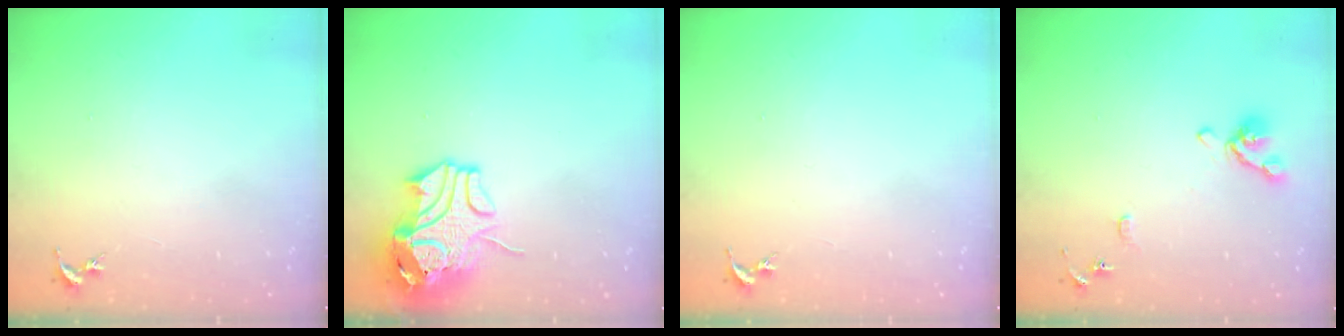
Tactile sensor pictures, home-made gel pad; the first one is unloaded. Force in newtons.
{"total": 12.8, "press": 12.7, "slide": 1.8}
{"total": 0.0}
{"total": 9.9, "press": 9.8, "slide": 1.3}